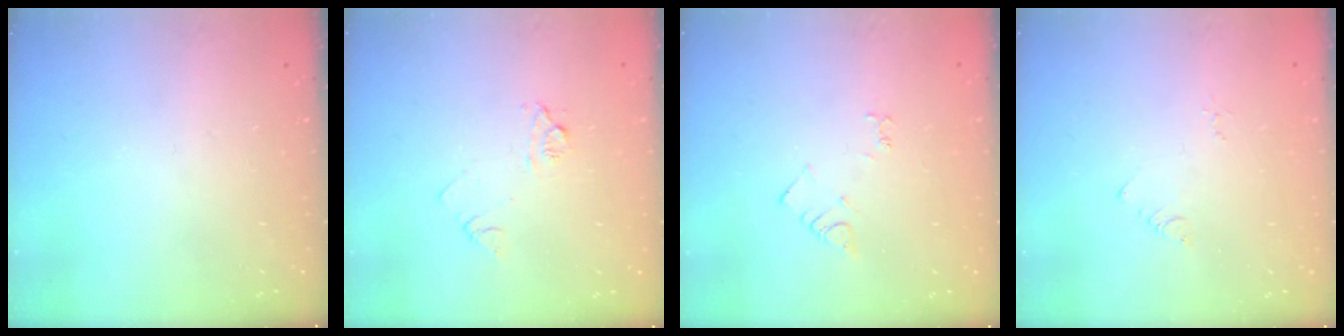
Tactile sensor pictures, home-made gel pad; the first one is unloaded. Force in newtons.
{"total": 4.5, "press": 4.5, "slide": 0.4}
{"total": 3.5, "press": 3.5, "slide": 0.6}
{"total": 1.4, "press": 1.3, "slide": 0.3}